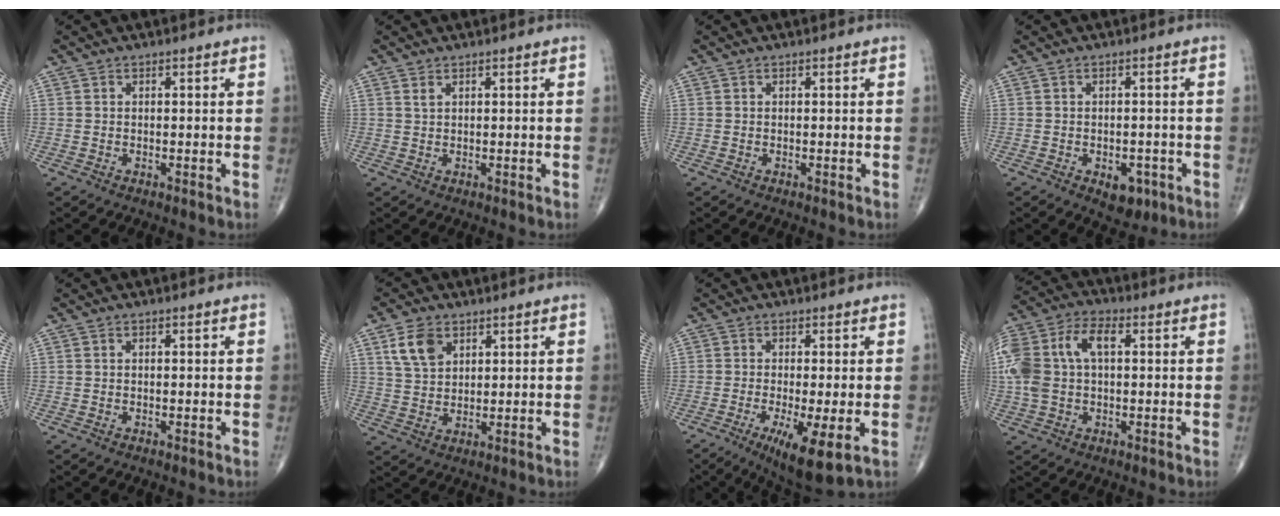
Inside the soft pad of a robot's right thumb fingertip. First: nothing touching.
{"total": 0.9, "force": [0.6, 0.3, 0.5], "torque": [-0.011, 0.002, 0.015]}
{"total": 0.0}
{"total": 4.7, "force": [-2.1, 2.9, 3.1], "torque": [-0.023, 0.007, -0.020]}
{"total": 0.0}
{"total": 6.8, "force": [3.3, 4.4, 3.9], "torque": [-0.062, -0.011, 0.067]}
{"total": 9.3, "force": [-3.0, 2.0, 8.5], "torque": [-0.148, -0.022, -0.047]}
{"total": 14.4, "force": [2.0, 8.5, 11.5], "torque": [-0.265, 0.036, 0.035]}